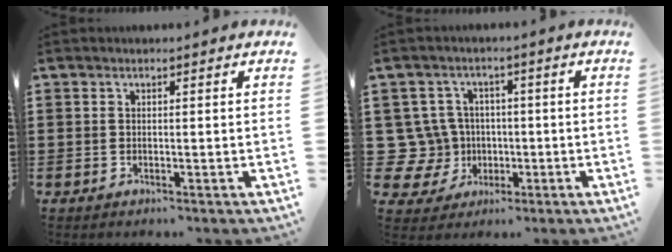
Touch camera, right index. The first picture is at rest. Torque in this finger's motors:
{"motor_torque": [0.21, 1.93, 0.06, -0.08]}